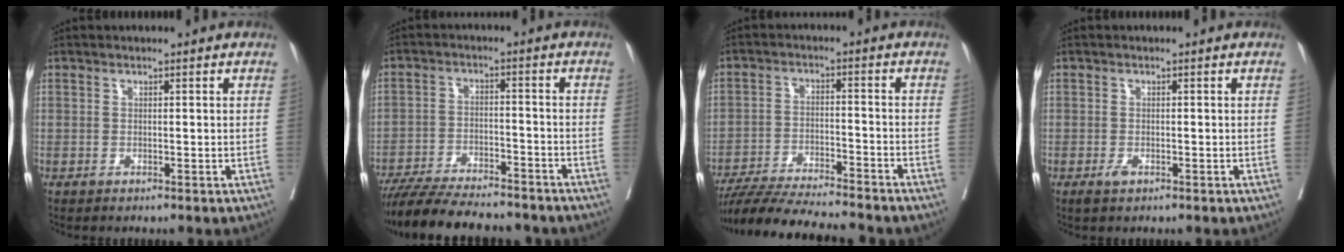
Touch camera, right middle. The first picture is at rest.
{"total": 16.7, "force": [-14.8, 3.1, 7.2], "torque": [-0.130, -0.014, -0.221]}
{"total": 13.9, "force": [-12.7, 0.1, 5.6], "torque": [-0.085, -0.016, -0.207]}
{"total": 1.3, "force": [-0.7, 0.5, 0.9], "torque": [-0.016, -0.001, -0.008]}